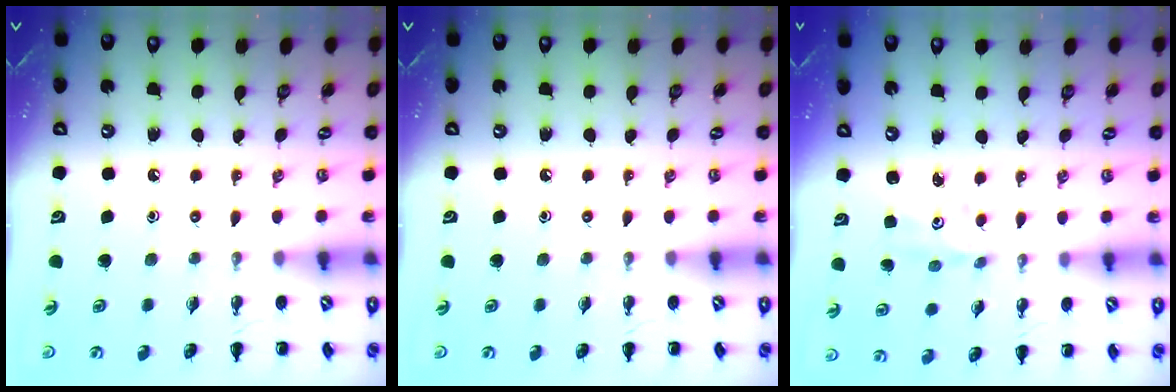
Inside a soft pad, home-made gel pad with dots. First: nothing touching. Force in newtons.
{"total": 0.0}
{"total": 1.8, "press": 1.7, "slide": 0.5}